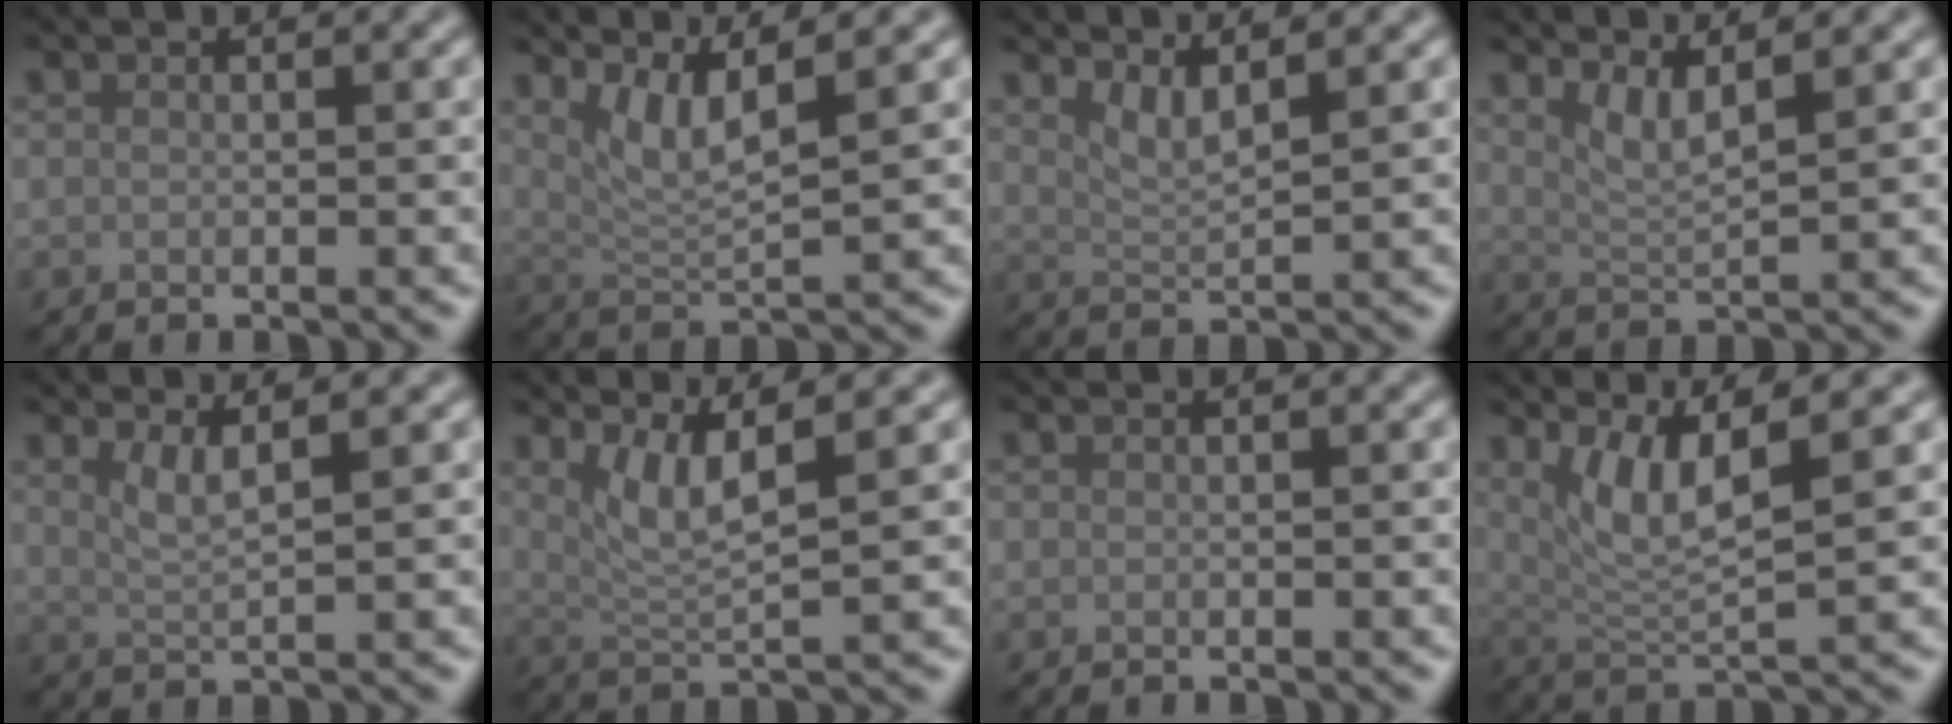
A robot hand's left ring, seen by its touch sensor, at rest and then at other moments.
{"total": 4.5, "force": [2.6, 0.7, 3.5], "torque": [-0.065, -0.002, 0.054]}
{"total": 2.7, "force": [1.9, 0.5, 1.8], "torque": [-0.026, -0.007, 0.039]}
{"total": 3.1, "force": [2.1, 0.5, 2.2], "torque": [-0.033, -0.004, 0.044]}
{"total": 2.6, "force": [1.5, 0.5, 2.1], "torque": [-0.030, -0.003, 0.029]}
{"total": 4.4, "force": [2.1, 0.9, 3.8], "torque": [-0.068, -0.004, 0.044]}
{"total": 0.0}
{"total": 5.8, "force": [2.7, 1.2, 5.0], "torque": [-0.093, -0.003, 0.056]}